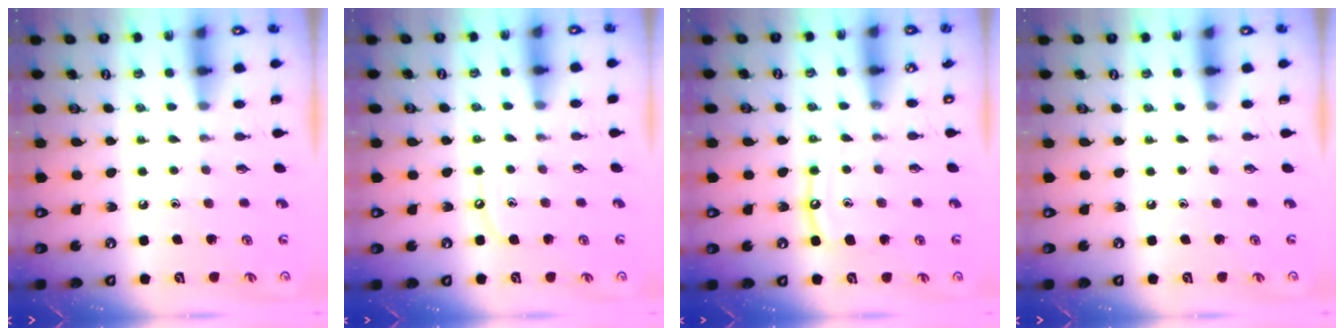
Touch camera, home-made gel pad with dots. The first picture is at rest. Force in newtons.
{"total": 4.0, "press": 4.0, "slide": 0.2}
{"total": 7.7, "press": 7.6, "slide": 0.7}
{"total": 0.0}